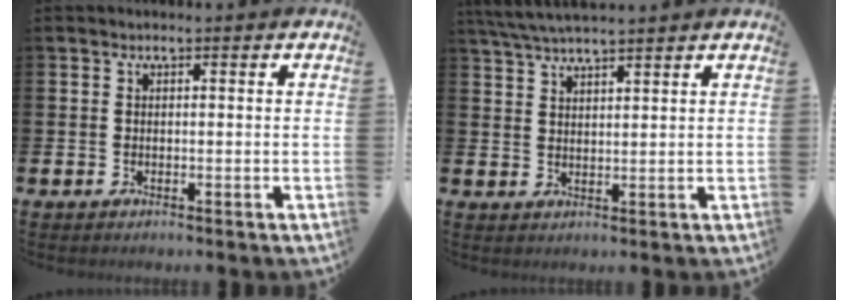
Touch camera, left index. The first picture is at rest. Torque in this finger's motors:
{"motor_torque": [0.16, -0.37, 0.74, 0.21]}